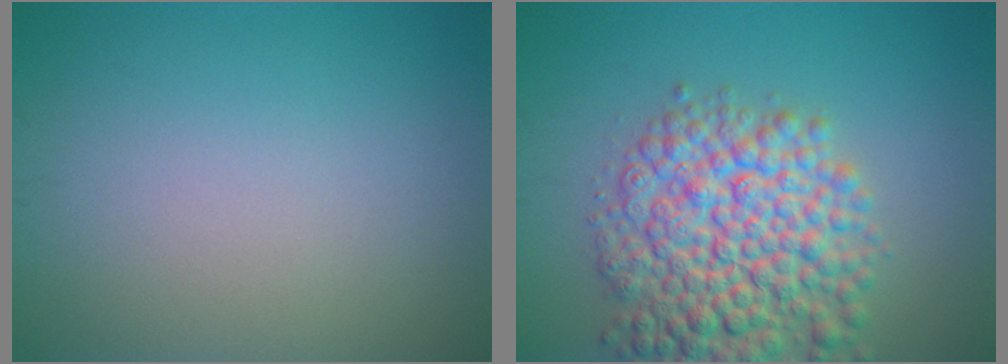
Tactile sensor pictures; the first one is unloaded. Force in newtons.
{"total": 9.0, "press": 9.0, "slide": 0.3}